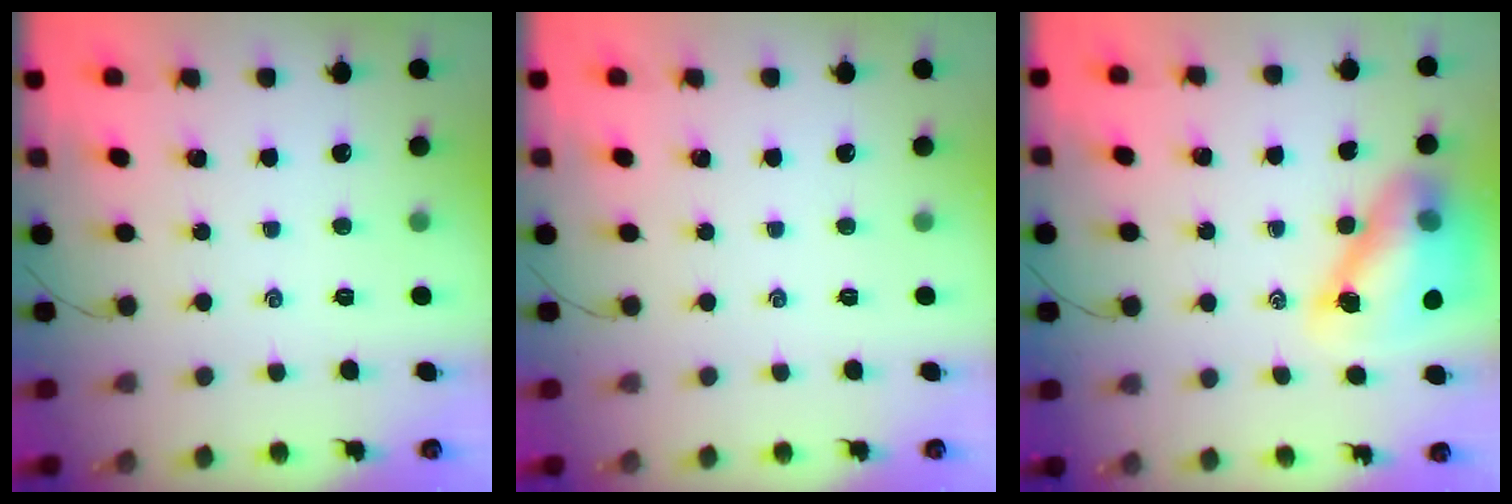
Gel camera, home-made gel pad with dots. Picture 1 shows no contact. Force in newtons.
{"total": 0.0}
{"total": 13.6, "press": 13.0, "slide": 3.9}